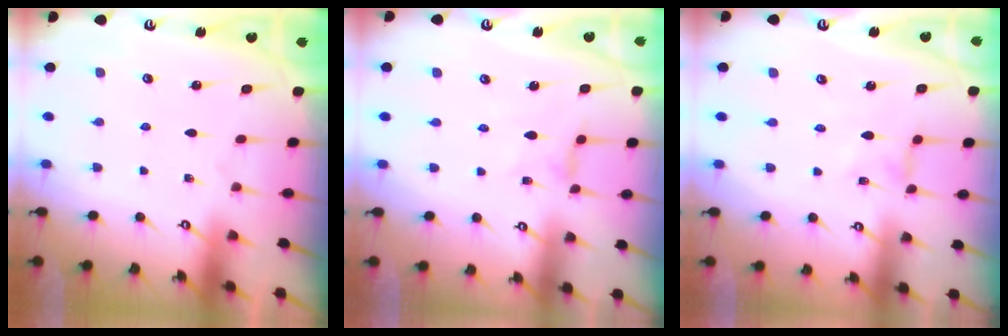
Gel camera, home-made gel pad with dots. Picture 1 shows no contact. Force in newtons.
{"total": 2.5, "press": 2.5, "slide": 0.5}
{"total": 0.0}